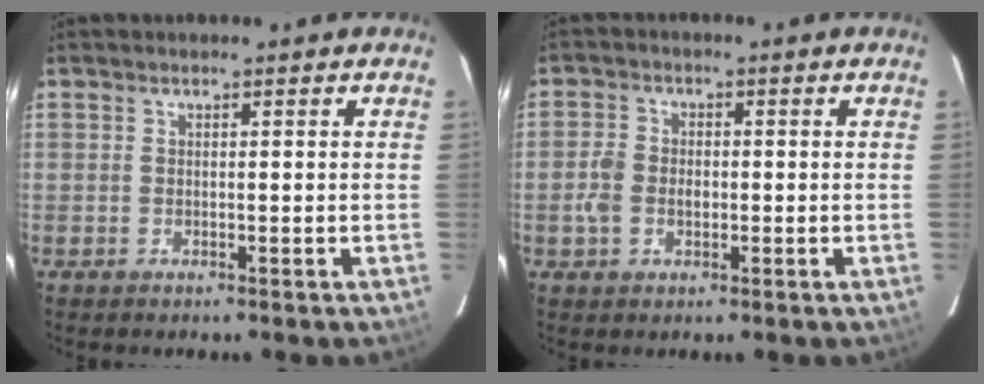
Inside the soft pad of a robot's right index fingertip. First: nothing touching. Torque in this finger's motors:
{"motor_torque": [0.51, -0.12, 0.37, 0.07]}